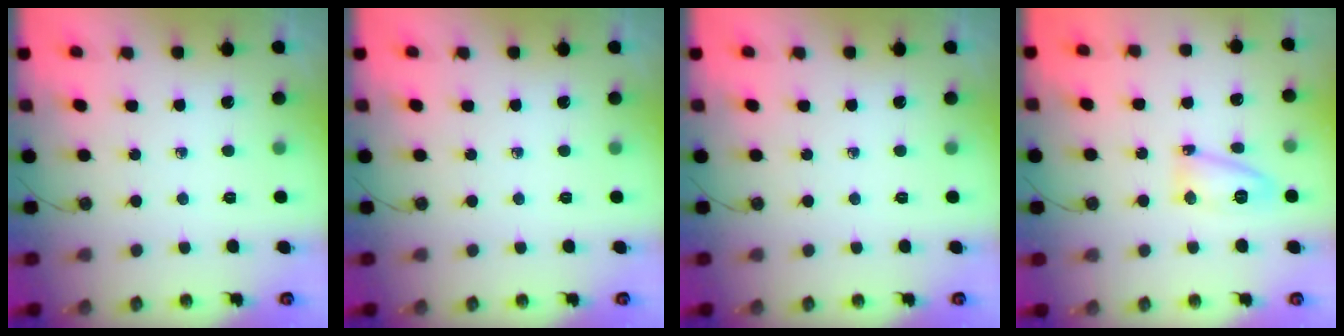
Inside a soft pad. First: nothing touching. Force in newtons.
{"total": 0.0}
{"total": 0.0}
{"total": 8.5, "press": 8.4, "slide": 0.9}